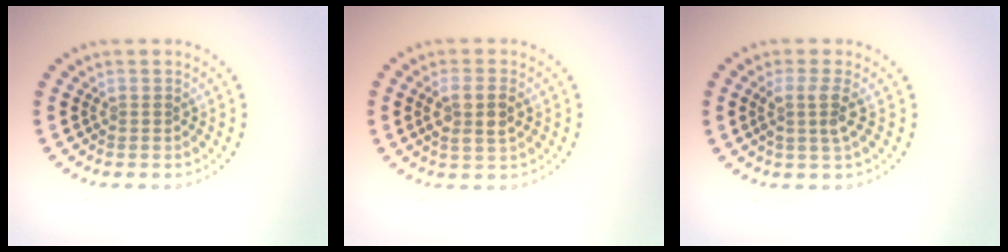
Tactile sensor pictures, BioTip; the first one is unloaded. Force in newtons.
{"total": 2.7, "press": 2.6, "slide": 0.8}
{"total": 2.3, "press": 1.7, "slide": 1.5}